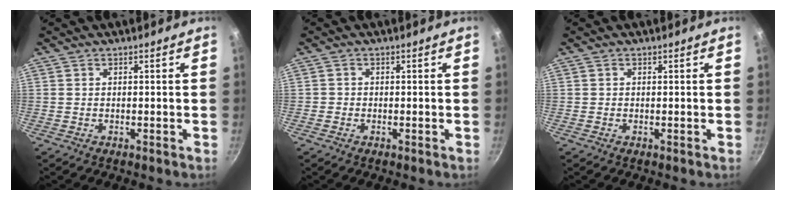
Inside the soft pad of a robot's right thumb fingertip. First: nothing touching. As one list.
[{"total": 0.7, "force": [-0.4, 0.6, 0.0], "torque": [0.001, 0.001, -0.011]}, {"total": 0.0}]